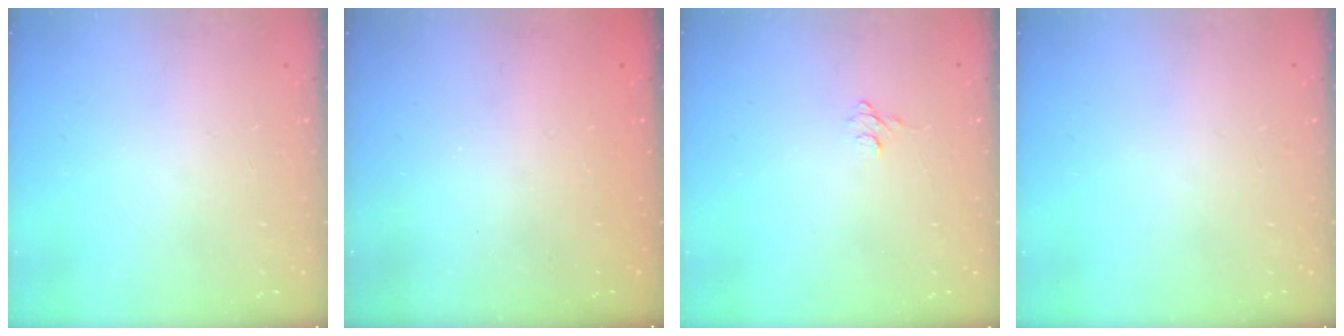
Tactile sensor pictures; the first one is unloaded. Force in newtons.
{"total": 2.4, "press": 2.3, "slide": 0.7}
{"total": 4.8, "press": 4.8, "slide": 0.5}
{"total": 0.0}